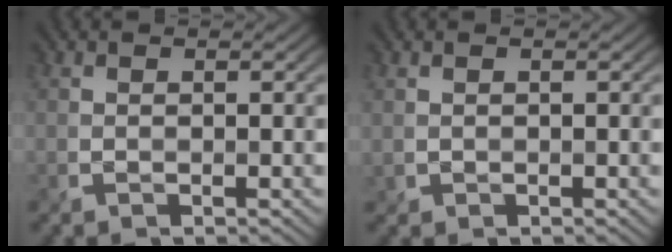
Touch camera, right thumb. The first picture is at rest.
{"total": 0.6, "force": [0.2, 0.6, 0.2], "torque": [-0.005, -0.002, 0.005]}